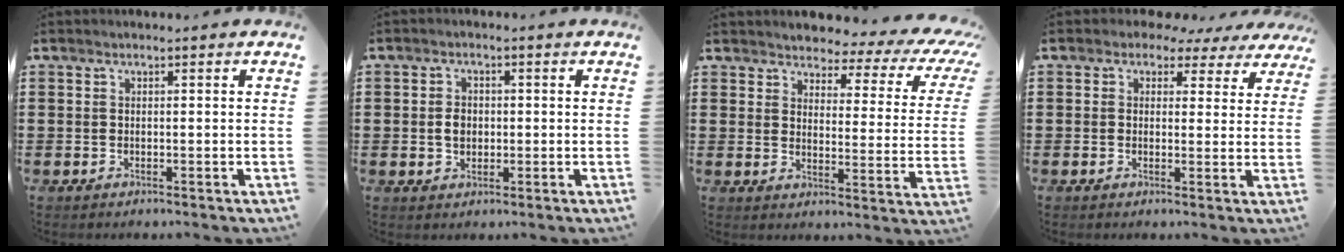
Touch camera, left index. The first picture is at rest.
{"total": 2.7, "force": [-0.1, 2.0, 1.7], "torque": [-0.030, 0.002, -0.006]}
{"total": 3.7, "force": [3.2, 1.3, 1.4], "torque": [-0.041, -0.023, 0.049]}
{"total": 2.9, "force": [2.1, 1.8, 0.8], "torque": [-0.022, -0.004, 0.035]}